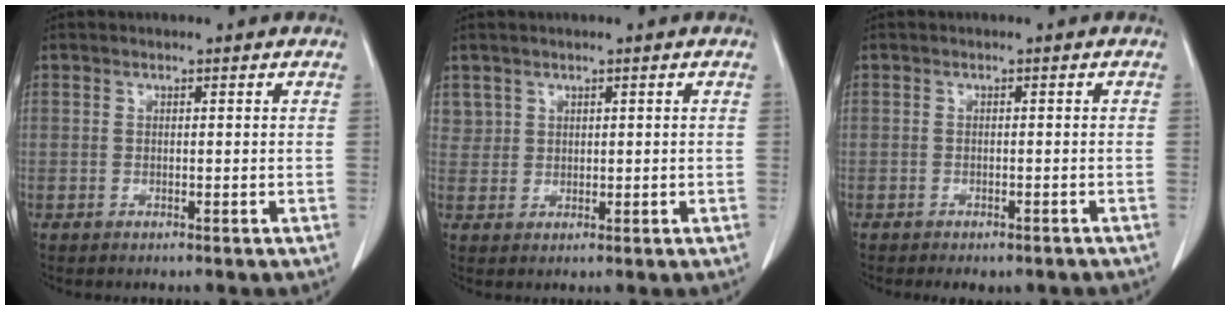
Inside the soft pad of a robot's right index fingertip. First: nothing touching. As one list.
[{"total": 2.3, "force": [1.3, 1.9, 0.0], "torque": [0.009, 0.005, 0.023]}, {"total": 4.0, "force": [-3.1, 1.9, 1.6], "torque": [-0.015, -0.002, -0.034]}]